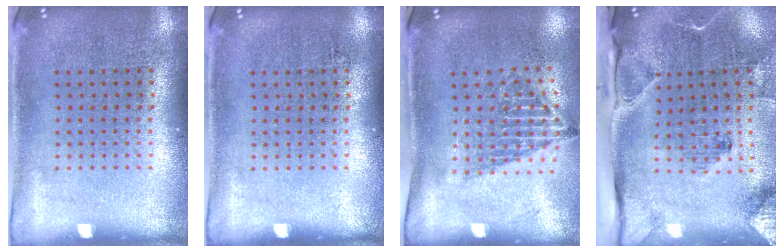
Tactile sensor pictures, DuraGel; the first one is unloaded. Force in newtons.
{"total": 0.0}
{"total": 1.6, "press": 1.2, "slide": 1.0}
{"total": 3.2, "press": 2.4, "slide": 2.1}